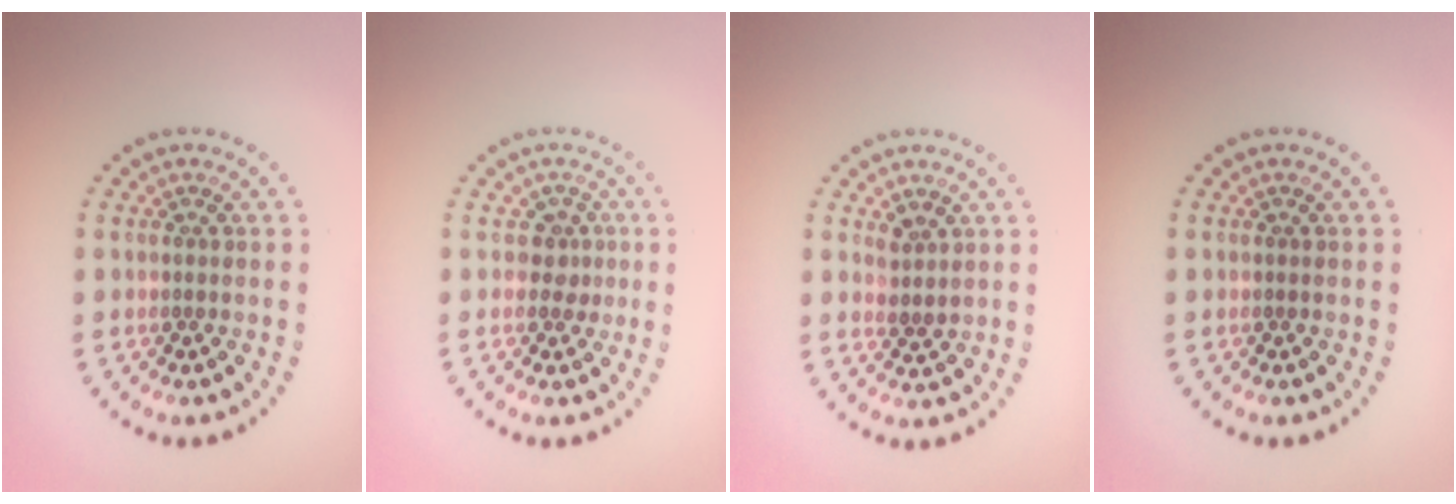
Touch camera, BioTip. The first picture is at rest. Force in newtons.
{"total": 1.5, "press": 1.3, "slide": 0.7}
{"total": 1.5, "press": 1.3, "slide": 0.8}
{"total": 0.0}